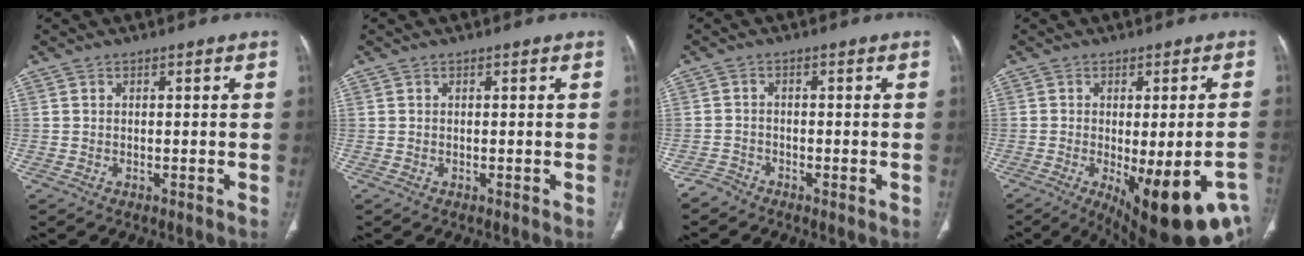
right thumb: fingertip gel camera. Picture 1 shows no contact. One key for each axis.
{"total": 0.0}
{"total": 1.8, "fx": -1.7, "fy": 0.6, "fz": -0.1, "tx": 0.007, "ty": -0.004, "tz": -0.037}
{"total": 19.6, "fx": -8.4, "fy": 6.1, "fz": 16.6, "tx": -0.162, "ty": -0.008, "tz": -0.096}